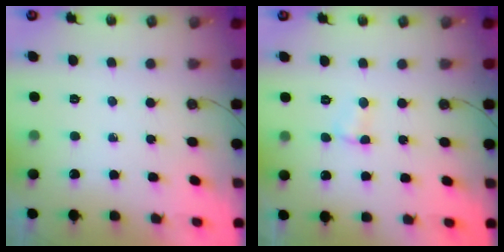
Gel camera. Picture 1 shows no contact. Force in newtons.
{"total": 3.5, "press": 3.4, "slide": 0.7}